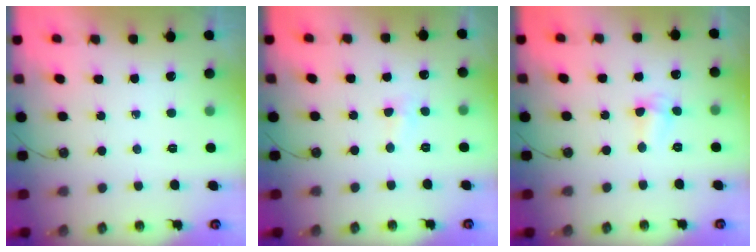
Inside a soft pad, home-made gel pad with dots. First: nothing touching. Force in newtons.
{"total": 2.4, "press": 2.4, "slide": 0.5}
{"total": 2.7, "press": 2.6, "slide": 0.5}